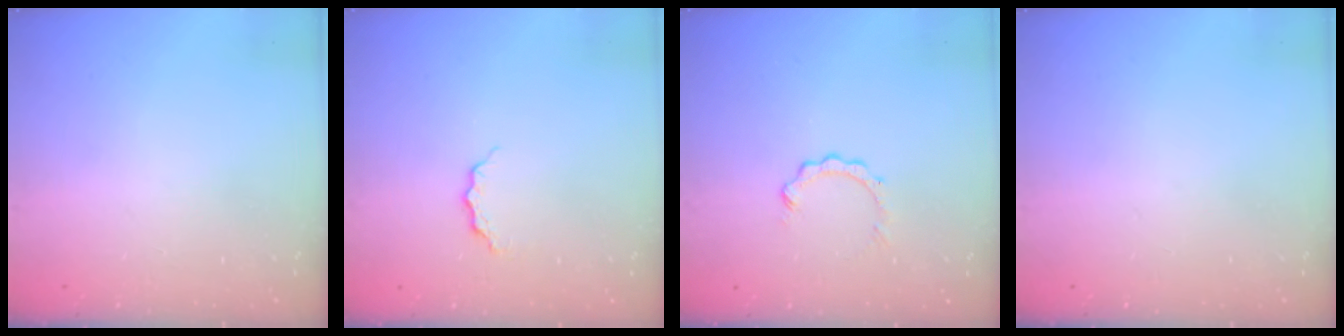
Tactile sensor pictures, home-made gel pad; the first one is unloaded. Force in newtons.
{"total": 5.0, "press": 5.0, "slide": 0.5}
{"total": 2.5, "press": 2.5, "slide": 0.4}
{"total": 0.0}